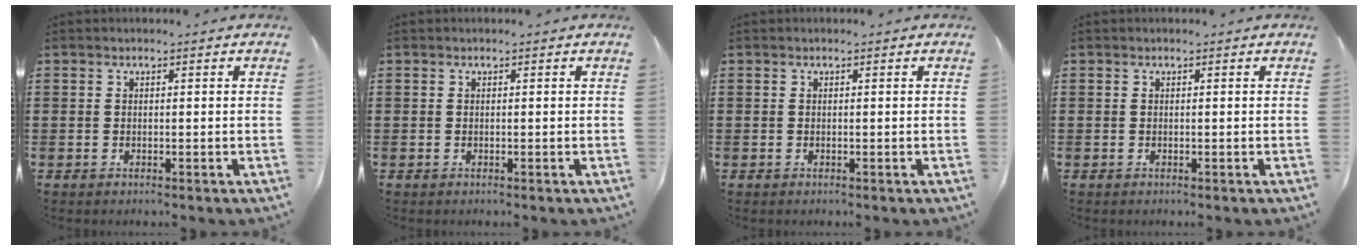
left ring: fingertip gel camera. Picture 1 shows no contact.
{"total": 0.0}
{"total": 0.0}
{"total": 0.0}